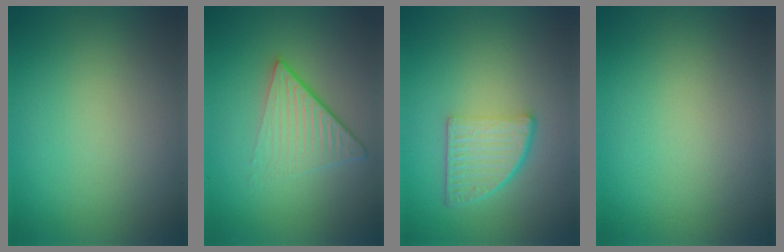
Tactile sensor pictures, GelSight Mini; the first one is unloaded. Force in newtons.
{"total": 4.9, "press": 3.0, "slide": 3.9}
{"total": 4.8, "press": 3.4, "slide": 3.4}
{"total": 0.0}